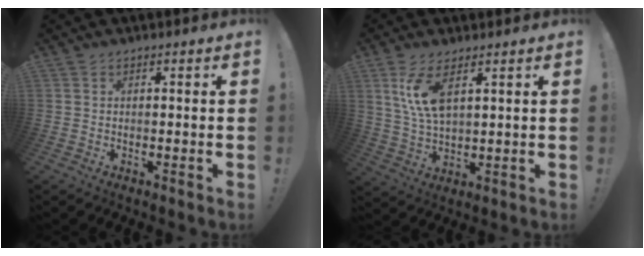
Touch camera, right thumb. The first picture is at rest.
{"total": 9.4, "force": [4.6, 3.6, 7.4], "torque": [-0.146, -0.016, 0.084]}